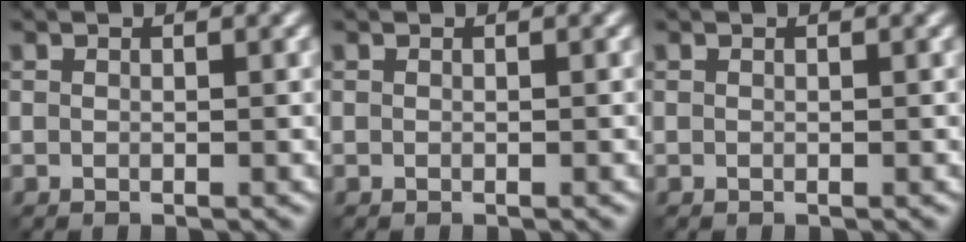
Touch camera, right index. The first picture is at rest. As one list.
[{"total": 0.0}, {"total": 0.0}]